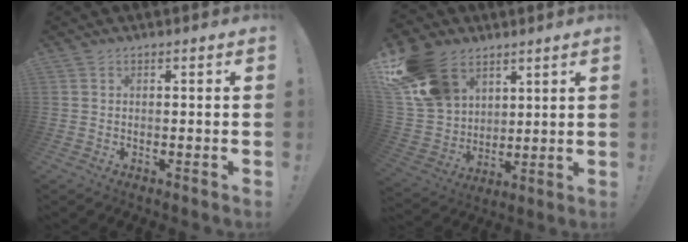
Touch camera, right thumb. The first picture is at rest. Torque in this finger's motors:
{"motor_torque": [0.67, 0.95, 0.94, 0.82, 0.12]}